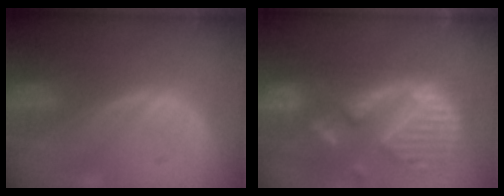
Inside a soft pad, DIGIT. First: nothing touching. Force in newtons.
{"total": 13.9, "press": 11.6, "slide": 7.7}